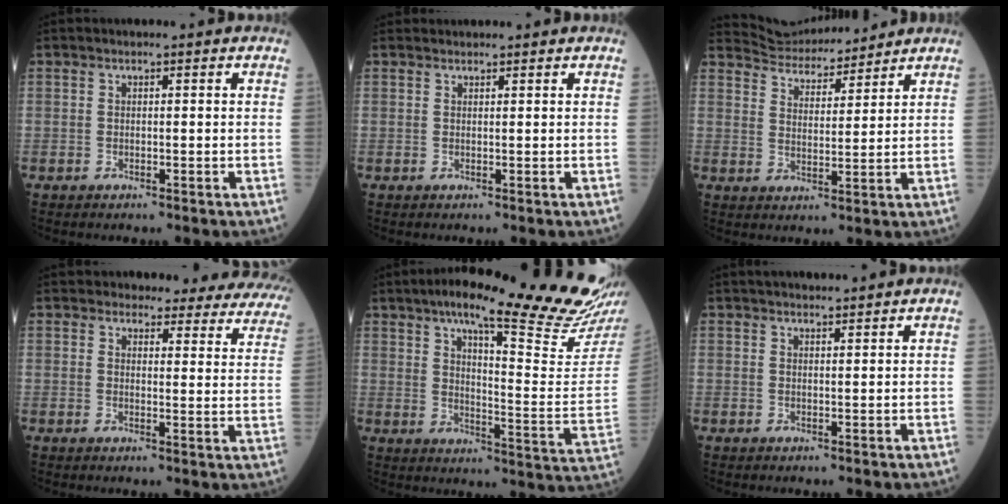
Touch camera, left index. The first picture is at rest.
{"total": 0.9, "force": [0.9, 0.2, -0.1], "torque": [-0.004, 0.013, 0.015]}
{"total": 7.7, "force": [7.6, 0.9, 0.5], "torque": [-0.020, 0.012, 0.130]}
{"total": 19.4, "force": [18.3, 5.1, 3.9], "torque": [-0.017, -0.070, 0.176]}
{"total": 23.2, "force": [18.0, 0.4, 14.7], "torque": [-0.209, -0.049, 0.229]}
{"total": 2.8, "force": [2.6, 0.1, 1.1], "torque": [-0.009, 0.014, 0.043]}